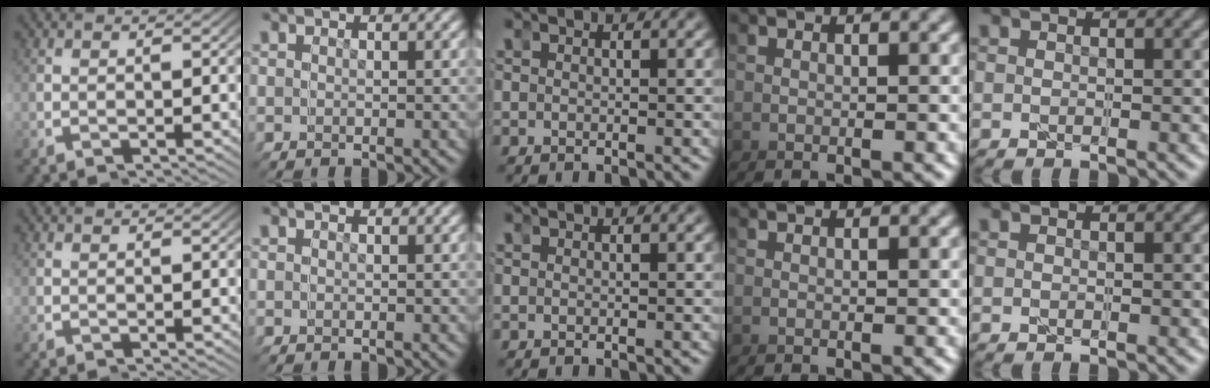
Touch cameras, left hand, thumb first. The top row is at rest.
{}